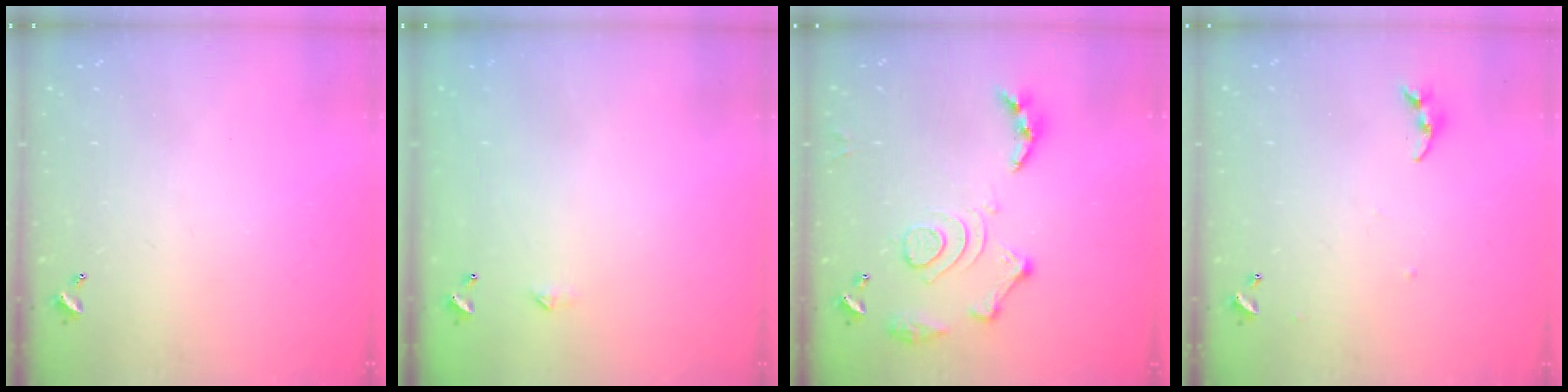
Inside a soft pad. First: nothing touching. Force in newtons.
{"total": 2.3, "press": 2.3, "slide": 0.4}
{"total": 14.6, "press": 14.5, "slide": 1.6}
{"total": 4.2, "press": 4.1, "slide": 0.4}